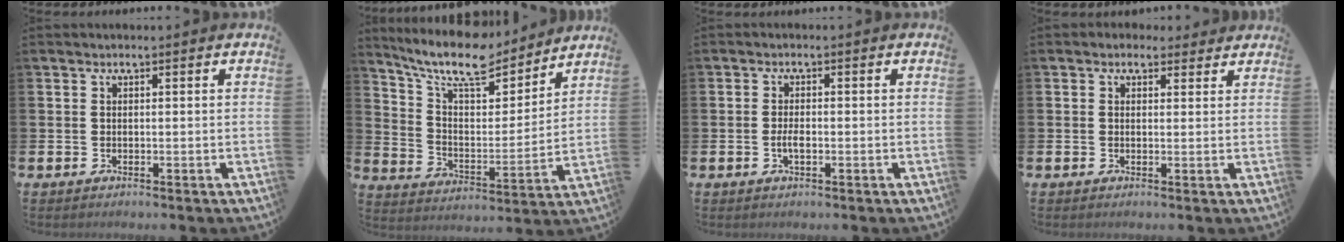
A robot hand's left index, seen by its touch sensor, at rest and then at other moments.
{"total": 10.9, "force": [9.4, 3.1, 4.6], "torque": [-0.122, -0.059, 0.162]}
{"total": 1.9, "force": [-0.5, 0.8, 1.7], "torque": [-0.023, -0.003, -0.012]}
{"total": 1.0, "force": [0.7, 0.7, 0.2], "torque": [0.002, 0.006, 0.010]}